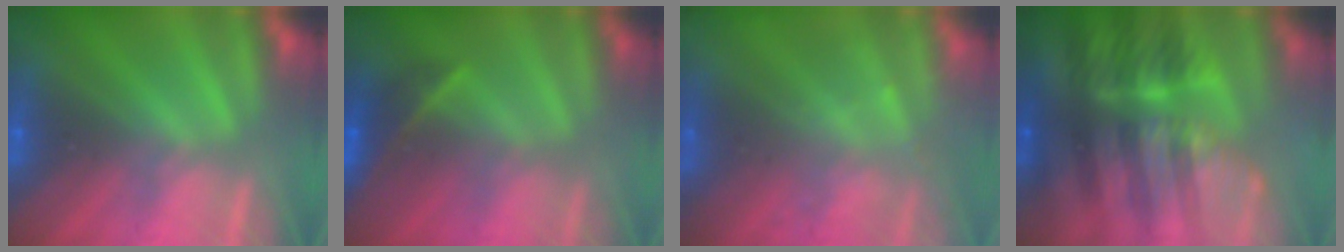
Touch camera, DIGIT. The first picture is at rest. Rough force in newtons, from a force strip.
{"total": 2.4}
{"total": 2.3}
{"total": 6.3}